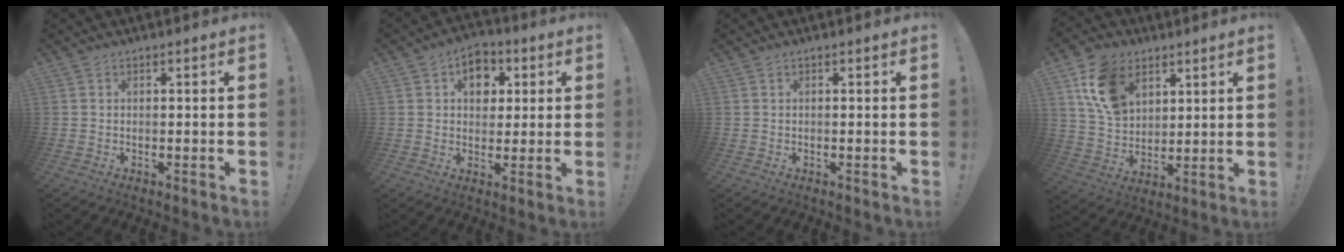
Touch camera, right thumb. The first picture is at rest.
{"total": 8.9, "force": [2.9, 7.1, 4.5], "torque": [-0.051, -0.008, 0.054]}
{"total": 0.0}
{"total": 15.0, "force": [7.4, 10.6, 7.7], "torque": [-0.125, -0.024, 0.146]}